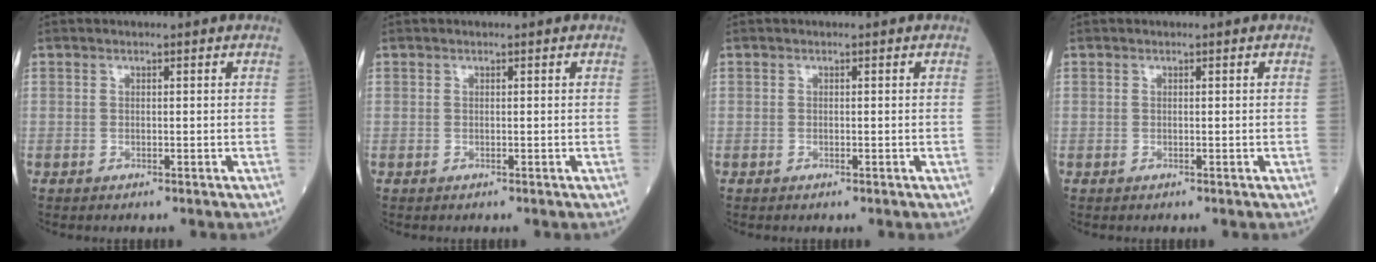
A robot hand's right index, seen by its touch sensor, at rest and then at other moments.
{"total": 0.0}
{"total": 0.0}
{"total": 0.0}